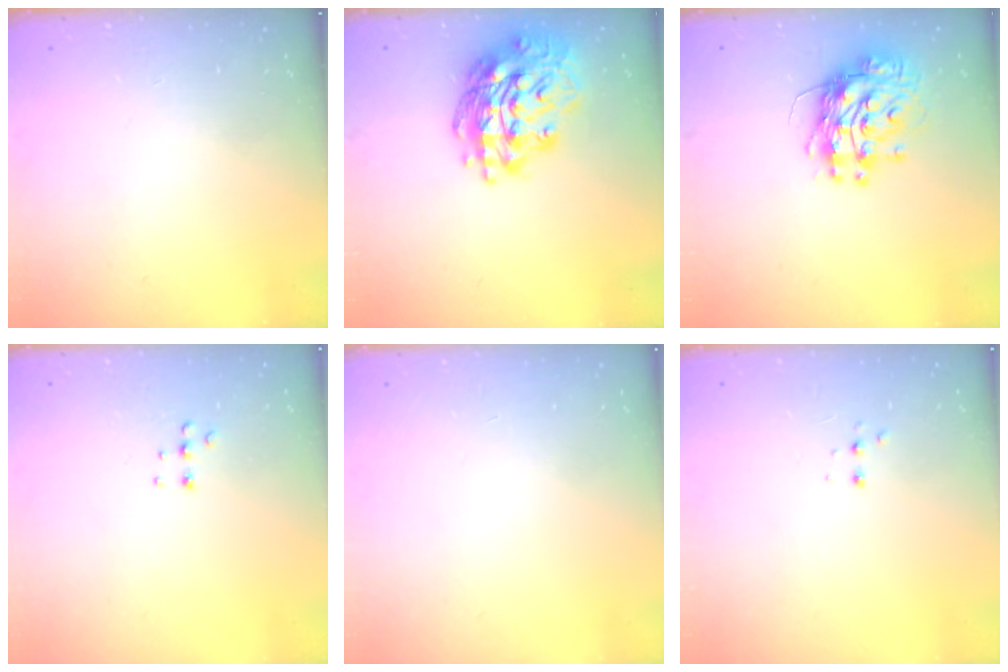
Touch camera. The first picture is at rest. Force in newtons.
{"total": 18.0, "press": 17.9, "slide": 1.8}
{"total": 11.5, "press": 11.4, "slide": 1.3}
{"total": 4.4, "press": 4.4, "slide": 0.5}
{"total": 0.0}
{"total": 2.7, "press": 2.7, "slide": 0.5}